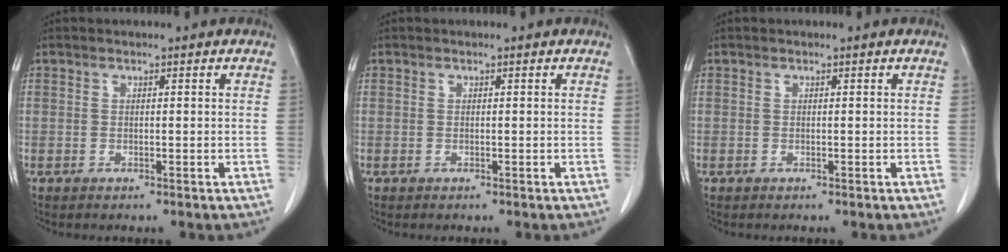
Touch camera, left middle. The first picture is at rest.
{"total": 0.0}
{"total": 0.0}